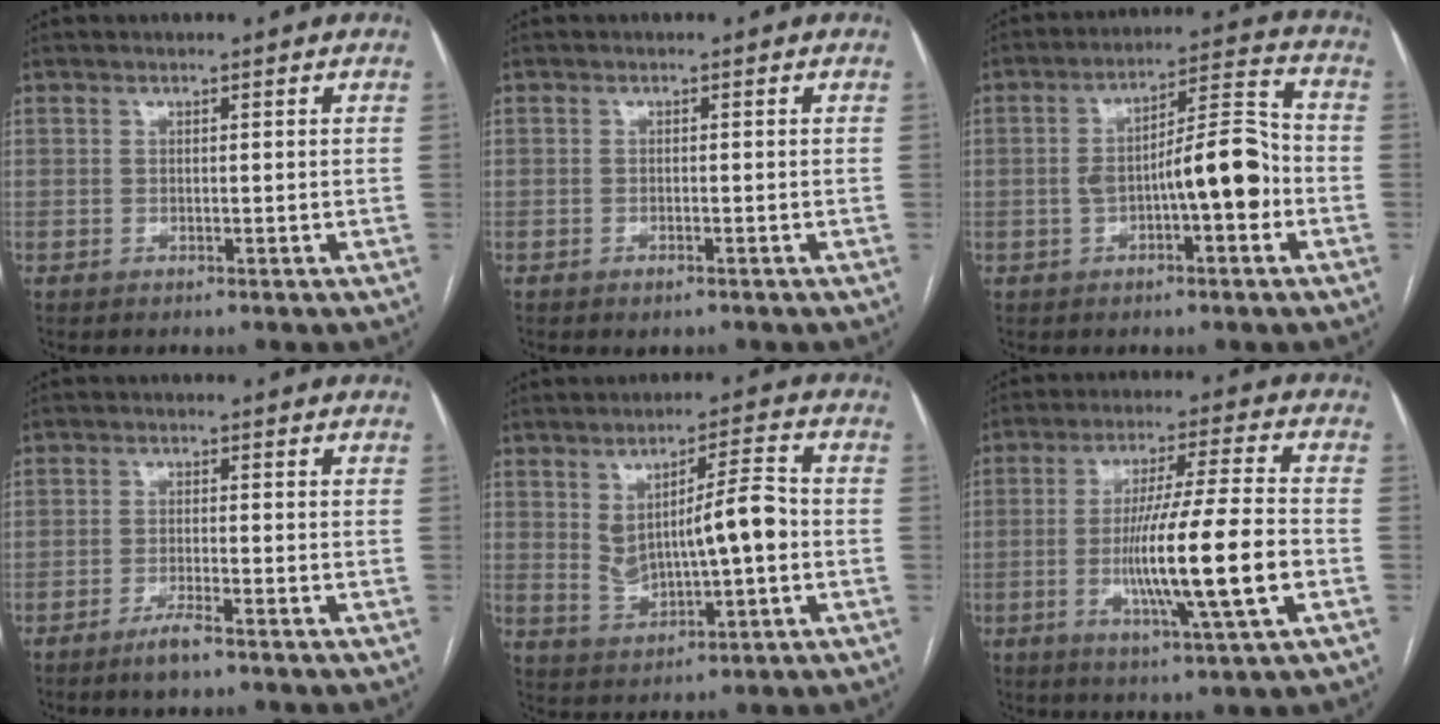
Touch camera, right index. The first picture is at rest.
{"total": 1.0, "force": [-0.6, 0.3, 0.7], "torque": [-0.014, -0.003, -0.002]}
{"total": 10.4, "force": [-2.1, 2.4, 9.8], "torque": [-0.161, 0.034, -0.029]}
{"total": 3.3, "force": [-2.4, 0.1, 2.3], "torque": [-0.050, -0.006, -0.043]}
{"total": 9.0, "force": [0.5, 2.2, 8.7], "torque": [-0.148, 0.016, 0.022]}
{"total": 14.7, "force": [-3.2, -0.2, 14.3], "torque": [-0.257, -0.008, -0.055]}